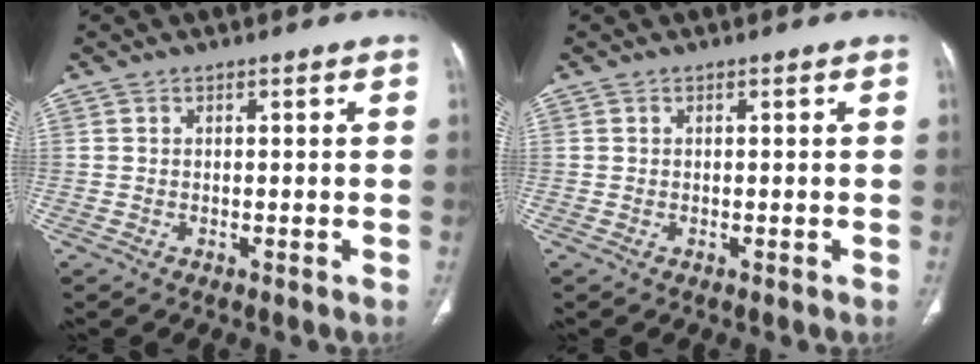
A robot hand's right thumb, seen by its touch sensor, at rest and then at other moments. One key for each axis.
{"total": 0.0}